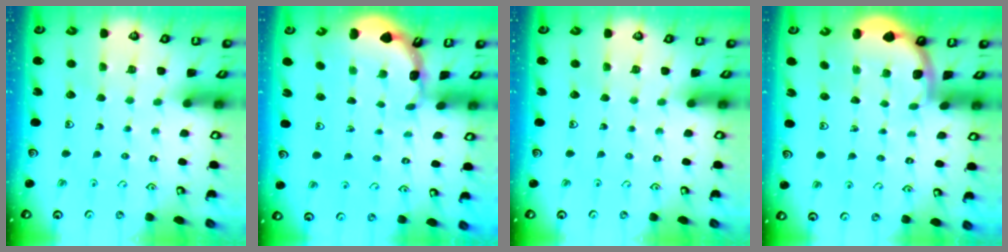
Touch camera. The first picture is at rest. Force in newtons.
{"total": 1.8, "press": 1.8, "slide": 0.1}
{"total": 0.0}
{"total": 1.5, "press": 1.5, "slide": 0.0}